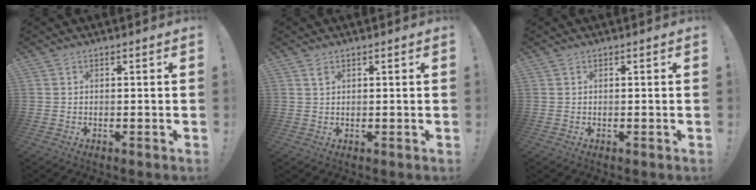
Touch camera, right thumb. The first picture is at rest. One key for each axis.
{"total": 1.2, "fx": 0.8, "fy": 0.5, "fz": 0.8, "tx": -0.004, "ty": -0.005, "tz": 0.012}
{"total": 0.0}